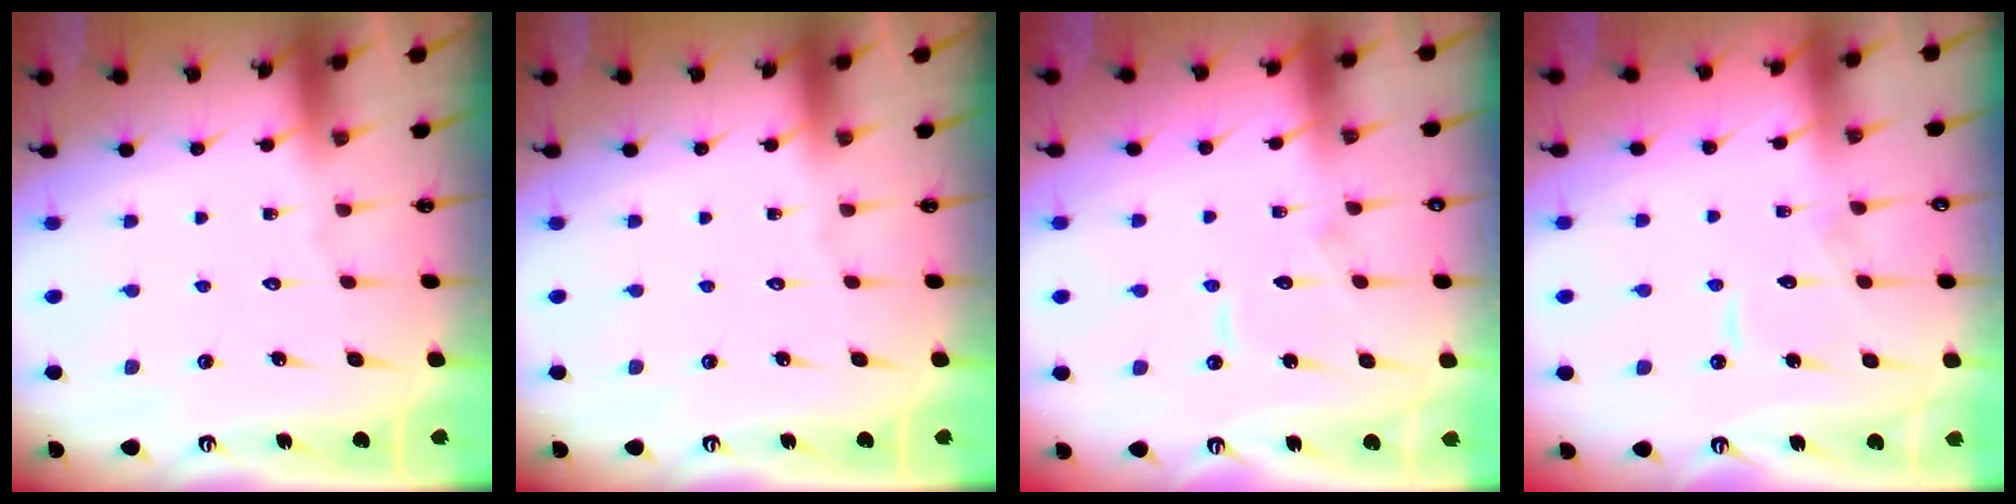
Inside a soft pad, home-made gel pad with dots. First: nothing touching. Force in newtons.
{"total": 0.0}
{"total": 6.8, "press": 6.8, "slide": 0.6}
{"total": 7.1, "press": 7.1, "slide": 0.7}